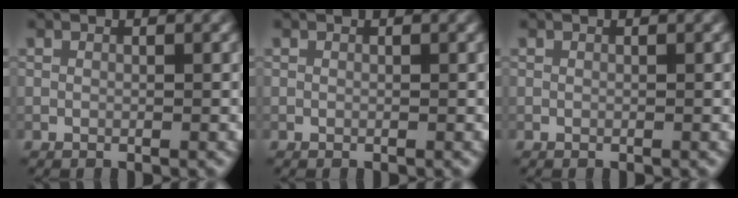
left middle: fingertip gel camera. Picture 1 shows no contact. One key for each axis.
{"total": 0.0}
{"total": 0.0}